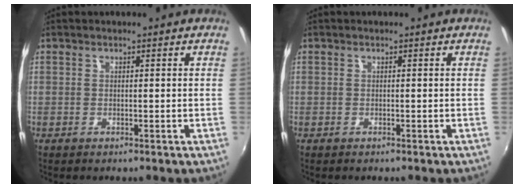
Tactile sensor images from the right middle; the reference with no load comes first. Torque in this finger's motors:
{"motor_torque": [-0.36, -0.22, -0.09, -0.01]}